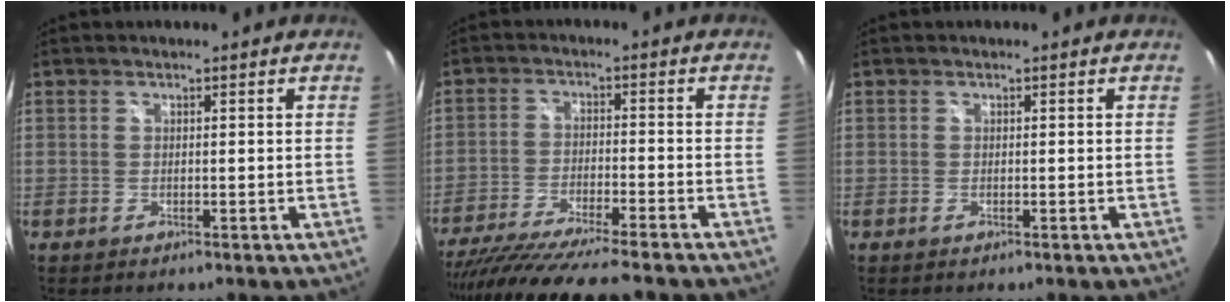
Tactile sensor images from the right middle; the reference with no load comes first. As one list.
[{"total": 16.2, "force": [-14.3, 0.3, 7.7], "torque": [-0.156, -0.039, -0.236]}, {"total": 0.0}]